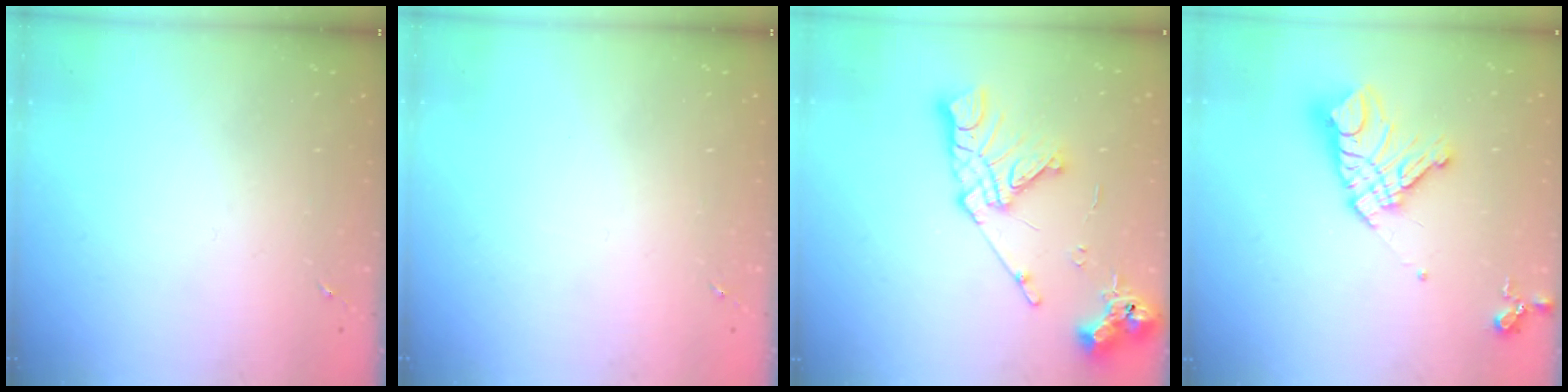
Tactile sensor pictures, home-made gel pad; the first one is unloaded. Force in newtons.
{"total": 0.0}
{"total": 15.5, "press": 15.4, "slide": 1.9}
{"total": 16.4, "press": 16.3, "slide": 2.1}